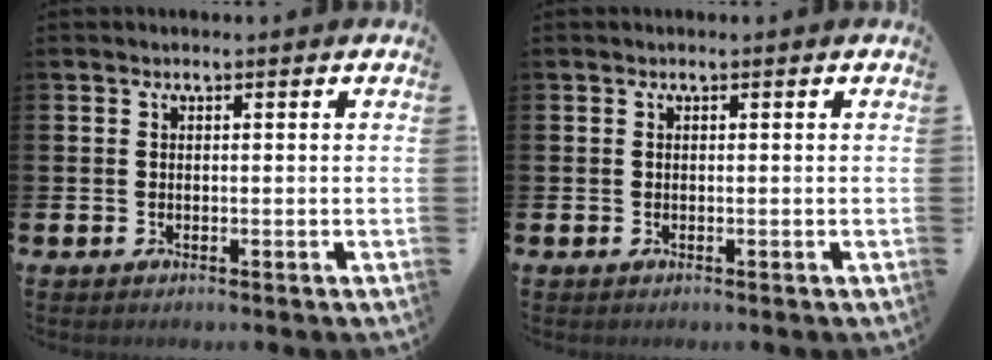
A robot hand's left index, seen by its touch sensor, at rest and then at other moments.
{"total": 0.0}